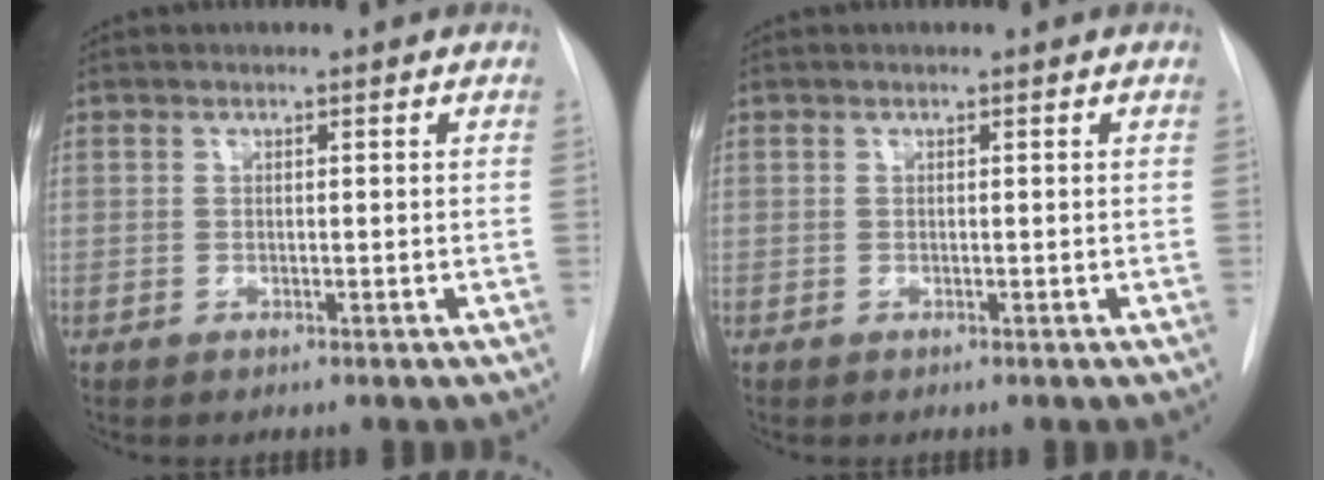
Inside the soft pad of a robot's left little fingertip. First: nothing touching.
{"total": 0.0}